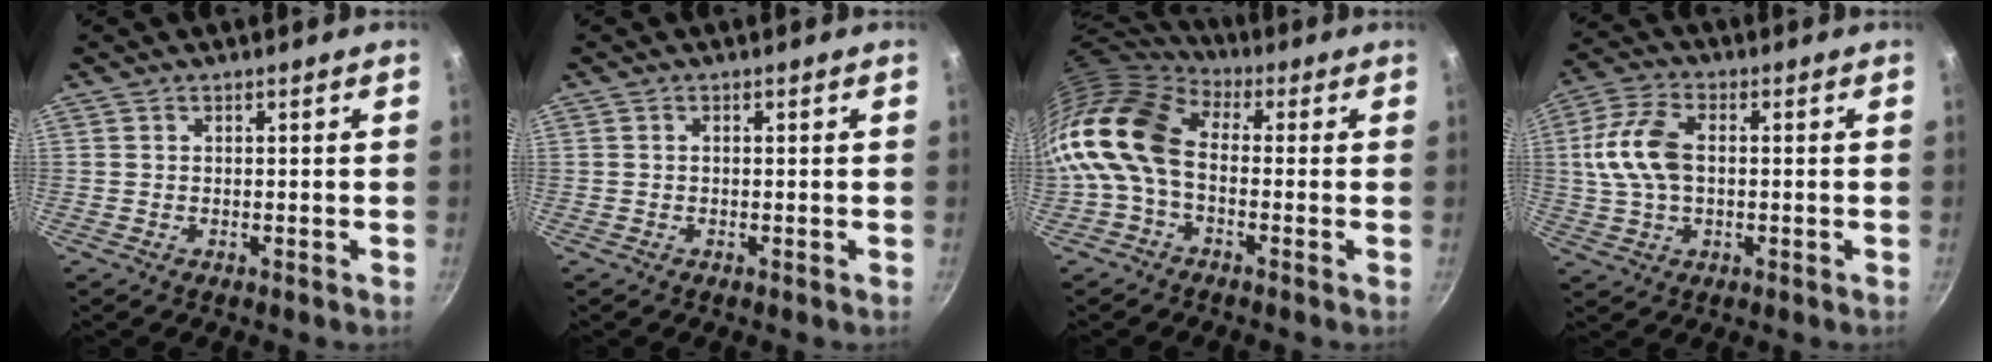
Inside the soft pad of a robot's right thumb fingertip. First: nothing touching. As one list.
[{"total": 0.0}, {"total": 11.9, "force": [-1.2, 7.8, 9.0], "torque": [-0.158, 0.030, -0.041]}, {"total": 11.0, "force": [0.8, 6.7, 8.7], "torque": [-0.172, 0.022, 0.008]}]